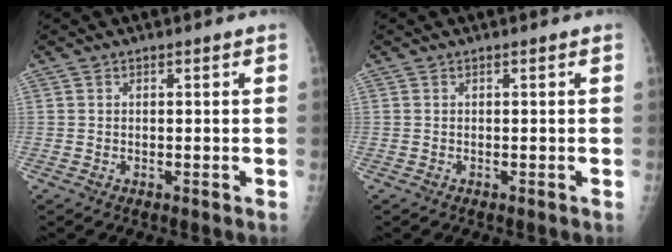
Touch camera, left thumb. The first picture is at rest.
{"total": 0.0}